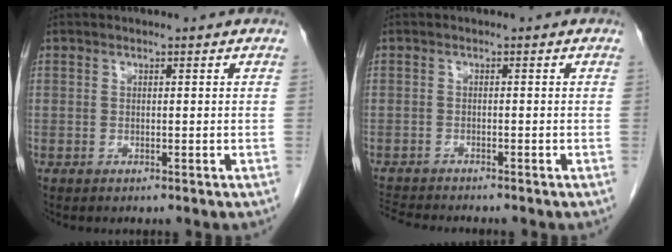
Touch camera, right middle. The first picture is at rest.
{"total": 4.6, "force": [-4.5, -0.2, 1.1], "torque": [-0.022, -0.017, -0.078]}